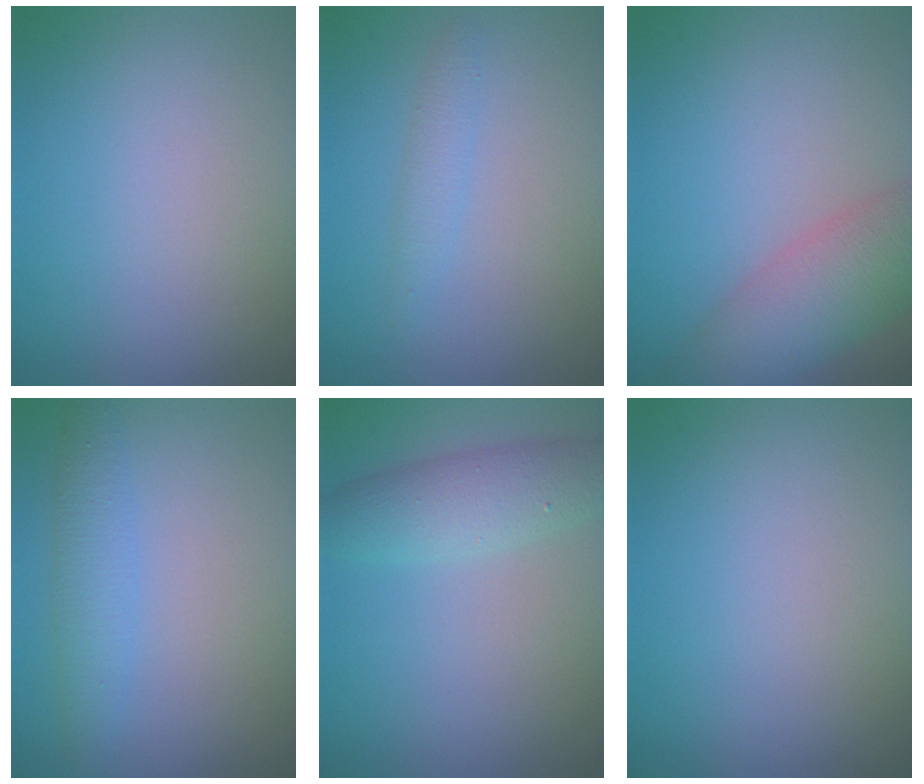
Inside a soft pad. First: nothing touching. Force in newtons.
{"total": 1.4, "press": 1.4, "slide": 0.0}
{"total": 5.7, "press": 5.7, "slide": 0.3}
{"total": 2.8, "press": 2.8, "slide": 0.0}
{"total": 3.8, "press": 3.8, "slide": 0.1}
{"total": 0.0}